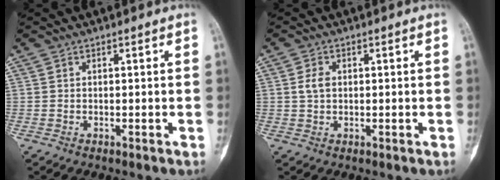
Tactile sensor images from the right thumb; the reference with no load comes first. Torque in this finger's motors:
{"motor_torque": [0.44, 0.63, 0.12, -0.11, -0.03]}